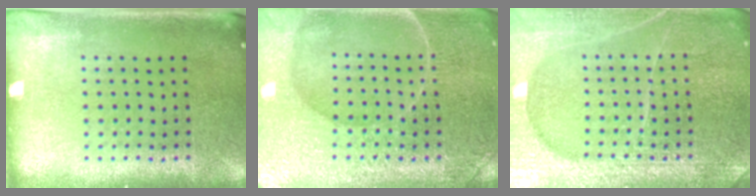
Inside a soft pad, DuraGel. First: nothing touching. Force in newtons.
{"total": 4.3, "press": 4.2, "slide": 0.5}
{"total": 6.6, "press": 6.5, "slide": 0.9}